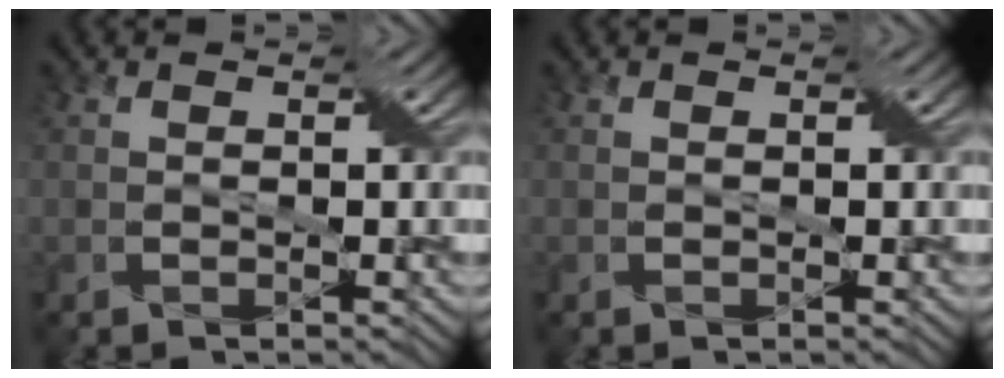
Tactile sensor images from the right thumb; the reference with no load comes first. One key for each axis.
{"total": 0.0}